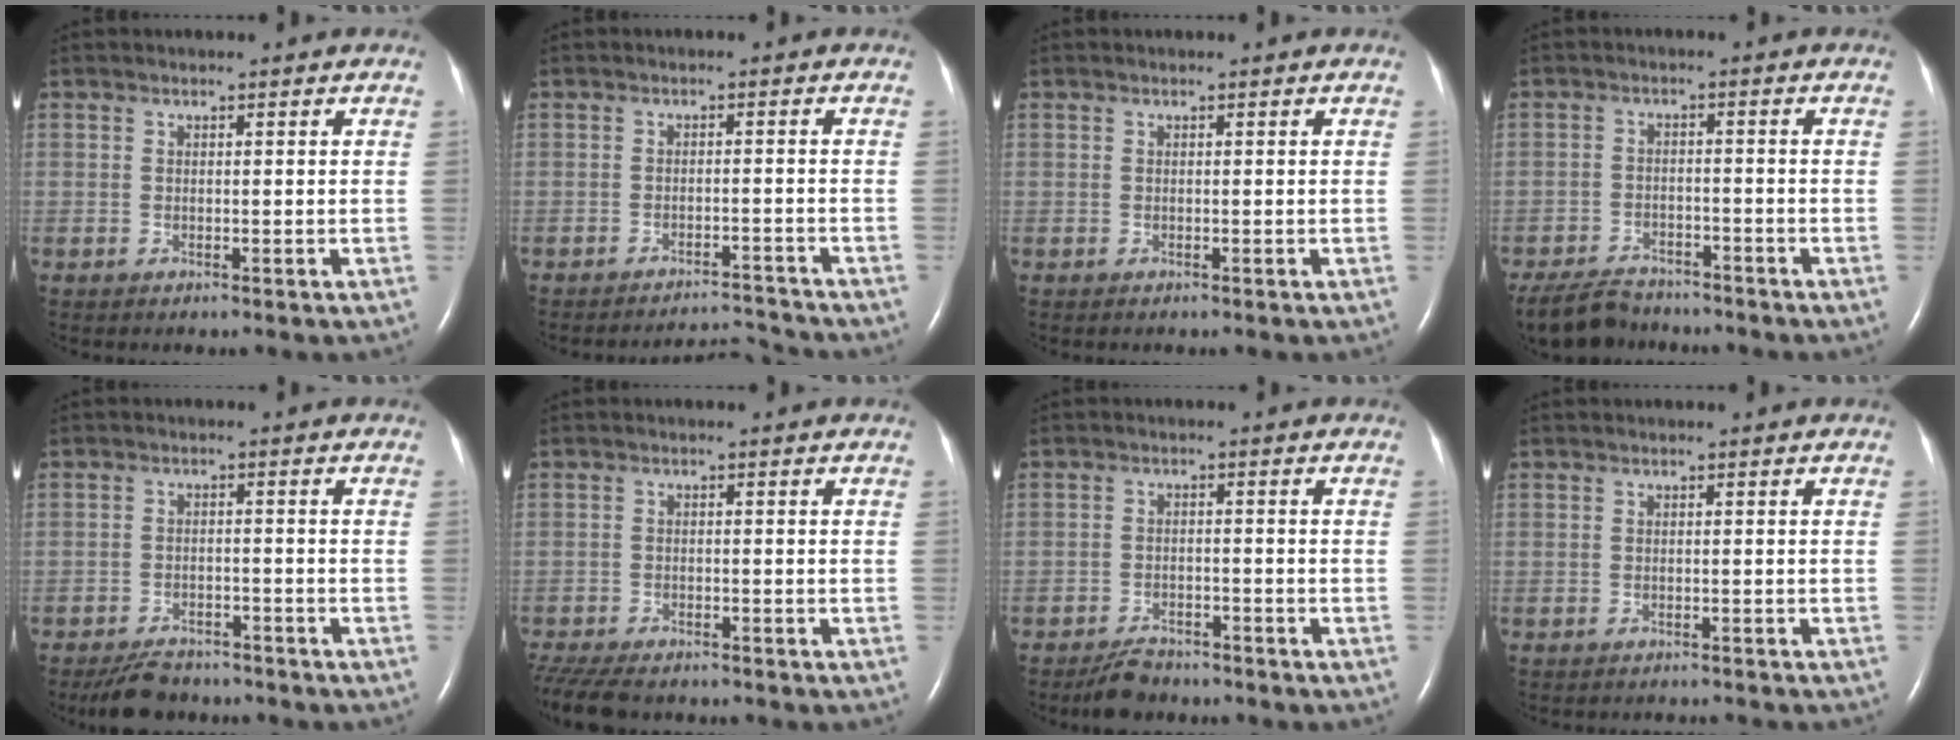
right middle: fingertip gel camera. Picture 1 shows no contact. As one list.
[{"total": 5.0, "force": [-4.7, -1.0, -1.1], "torque": [0.012, 0.002, -0.072]}, {"total": 0.0}, {"total": 7.7, "force": [-7.0, 2.6, 2.0], "torque": [-0.042, -0.014, -0.115]}, {"total": 6.6, "force": [-5.9, 2.4, 2.0], "torque": [-0.039, -0.012, -0.094]}, {"total": 10.8, "force": [-9.0, 3.6, 4.9], "torque": [-0.110, -0.014, -0.134]}, {"total": 4.3, "force": [-3.9, 1.5, 1.2], "torque": [-0.032, -0.006, -0.066]}, {"total": 4.2, "force": [-4.1, 0.5, 0.6], "torque": [-0.004, -0.009, -0.049]}]